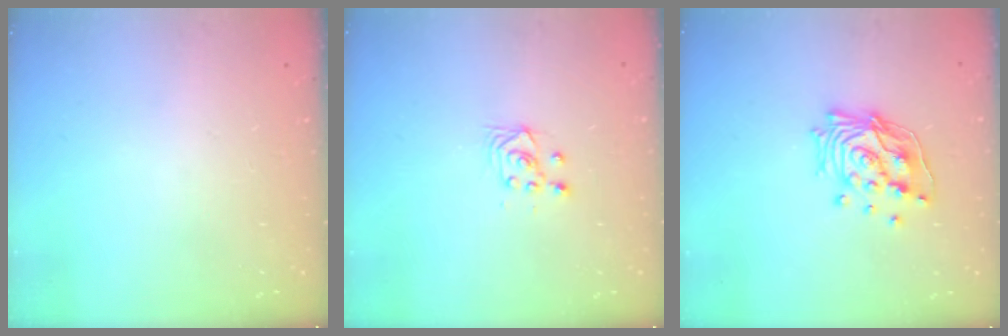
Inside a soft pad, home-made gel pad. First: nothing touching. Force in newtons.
{"total": 3.6, "press": 3.2, "slide": 1.6}
{"total": 14.9, "press": 14.8, "slide": 1.4}